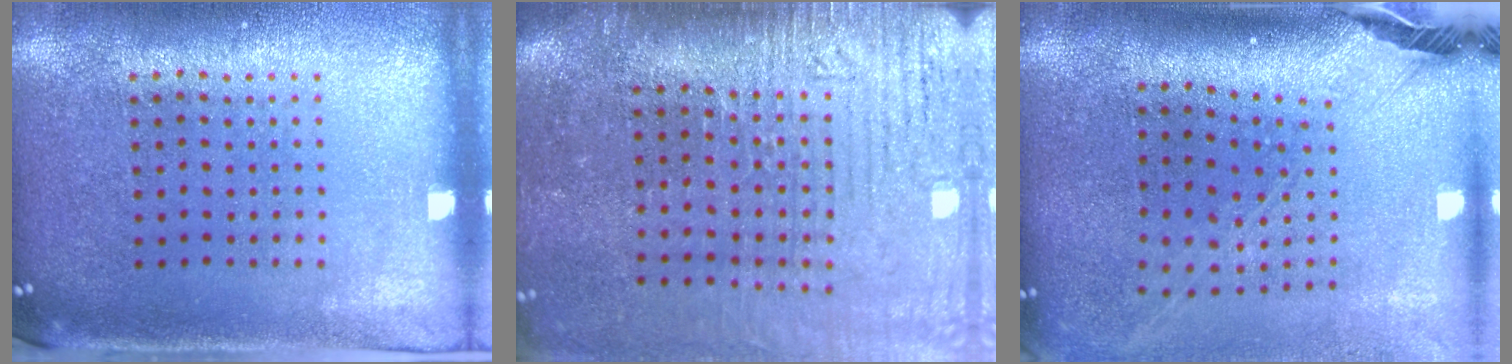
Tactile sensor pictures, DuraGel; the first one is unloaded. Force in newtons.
{"total": 4.7, "press": 4.0, "slide": 2.4}
{"total": 2.6, "press": 1.9, "slide": 1.8}